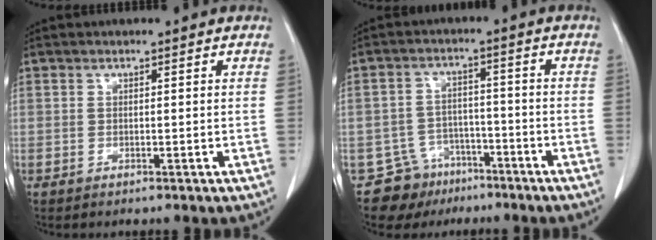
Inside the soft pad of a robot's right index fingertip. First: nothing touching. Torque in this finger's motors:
{"motor_torque": [-0.28, -0.18, -0.44, -0.16]}